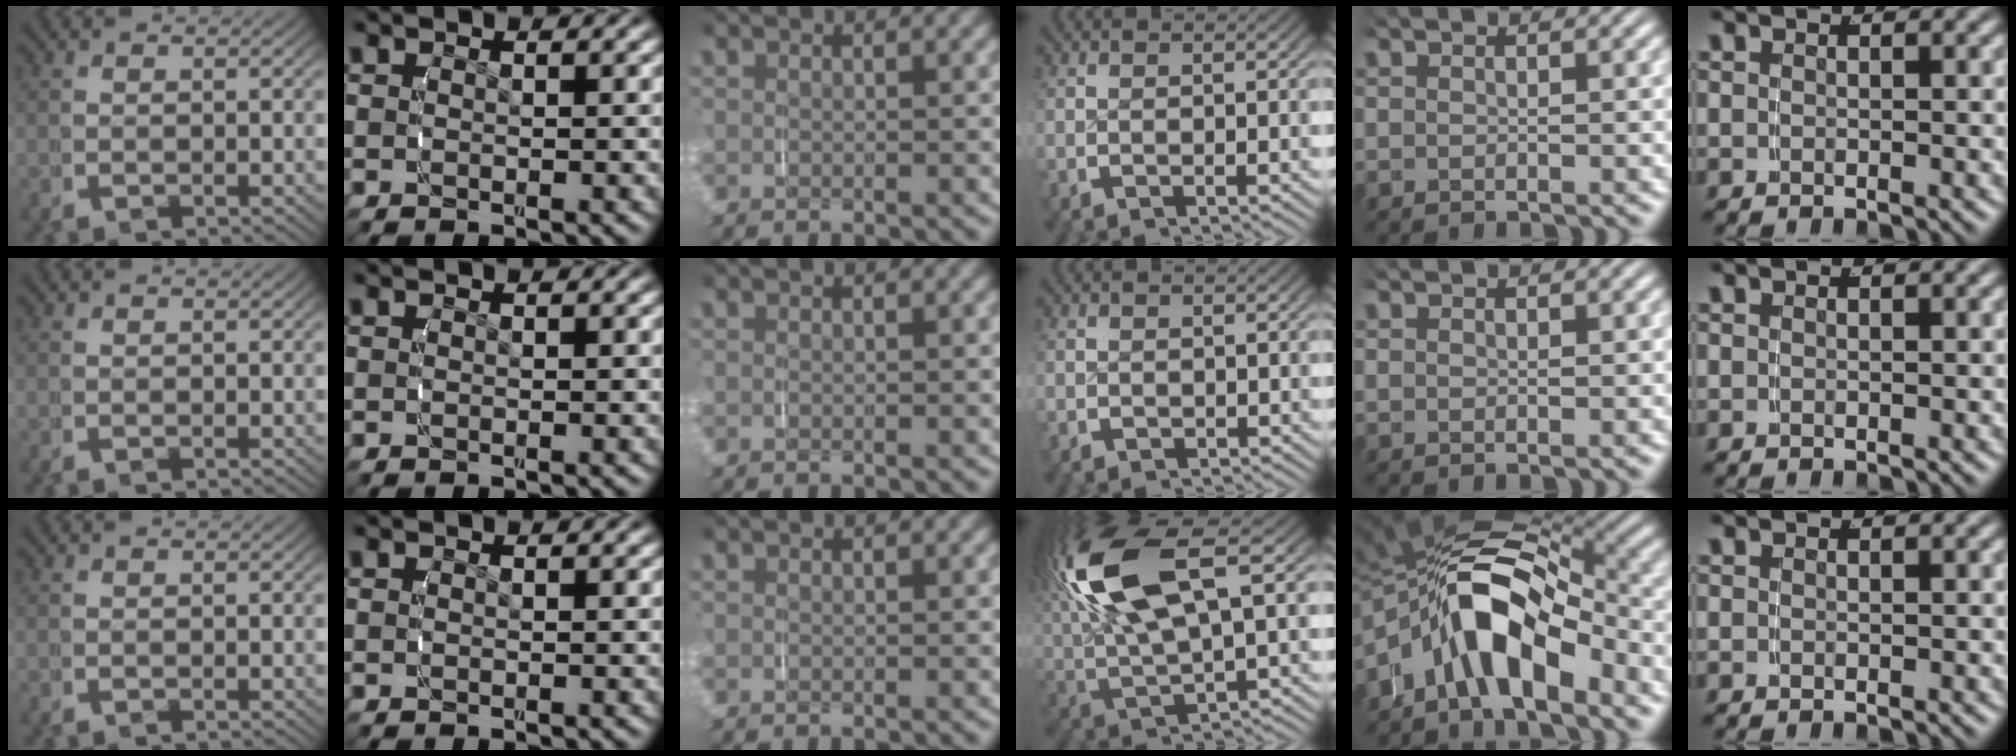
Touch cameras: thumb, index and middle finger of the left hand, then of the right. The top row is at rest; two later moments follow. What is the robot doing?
{"motion": "grasp_and_lifting", "object": "fork"}